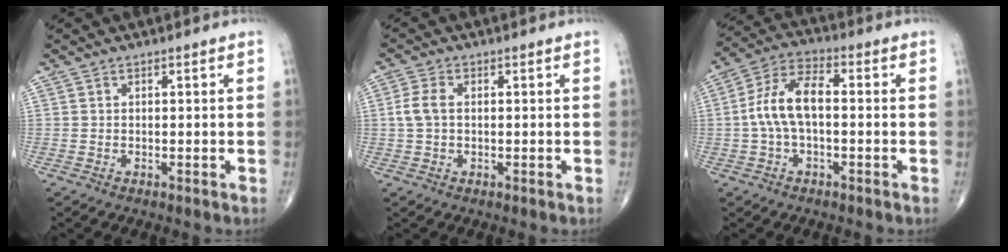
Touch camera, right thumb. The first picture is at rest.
{"total": 3.8, "force": [0.3, 2.3, 3.0], "torque": [-0.074, 0.009, 0.001]}
{"total": 9.7, "force": [-0.4, 4.8, 8.5], "torque": [-0.174, 0.034, -0.013]}